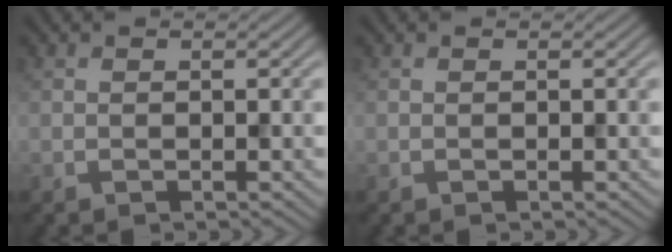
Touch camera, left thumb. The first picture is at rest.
{"total": 0.0}